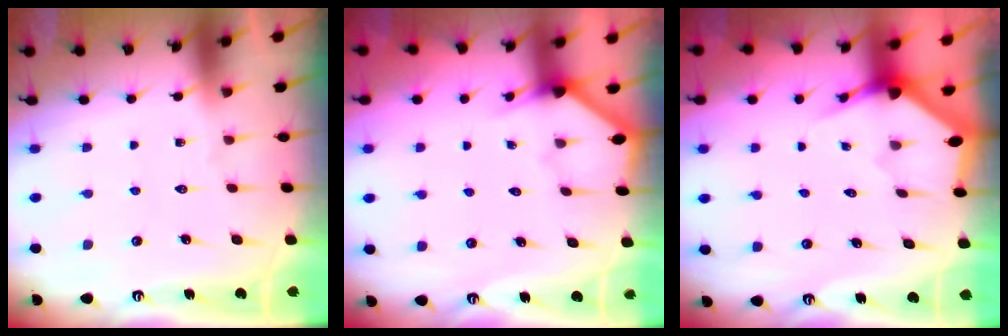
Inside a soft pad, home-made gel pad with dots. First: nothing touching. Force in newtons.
{"total": 2.6, "press": 2.6, "slide": 0.3}
{"total": 2.9, "press": 2.9, "slide": 0.1}